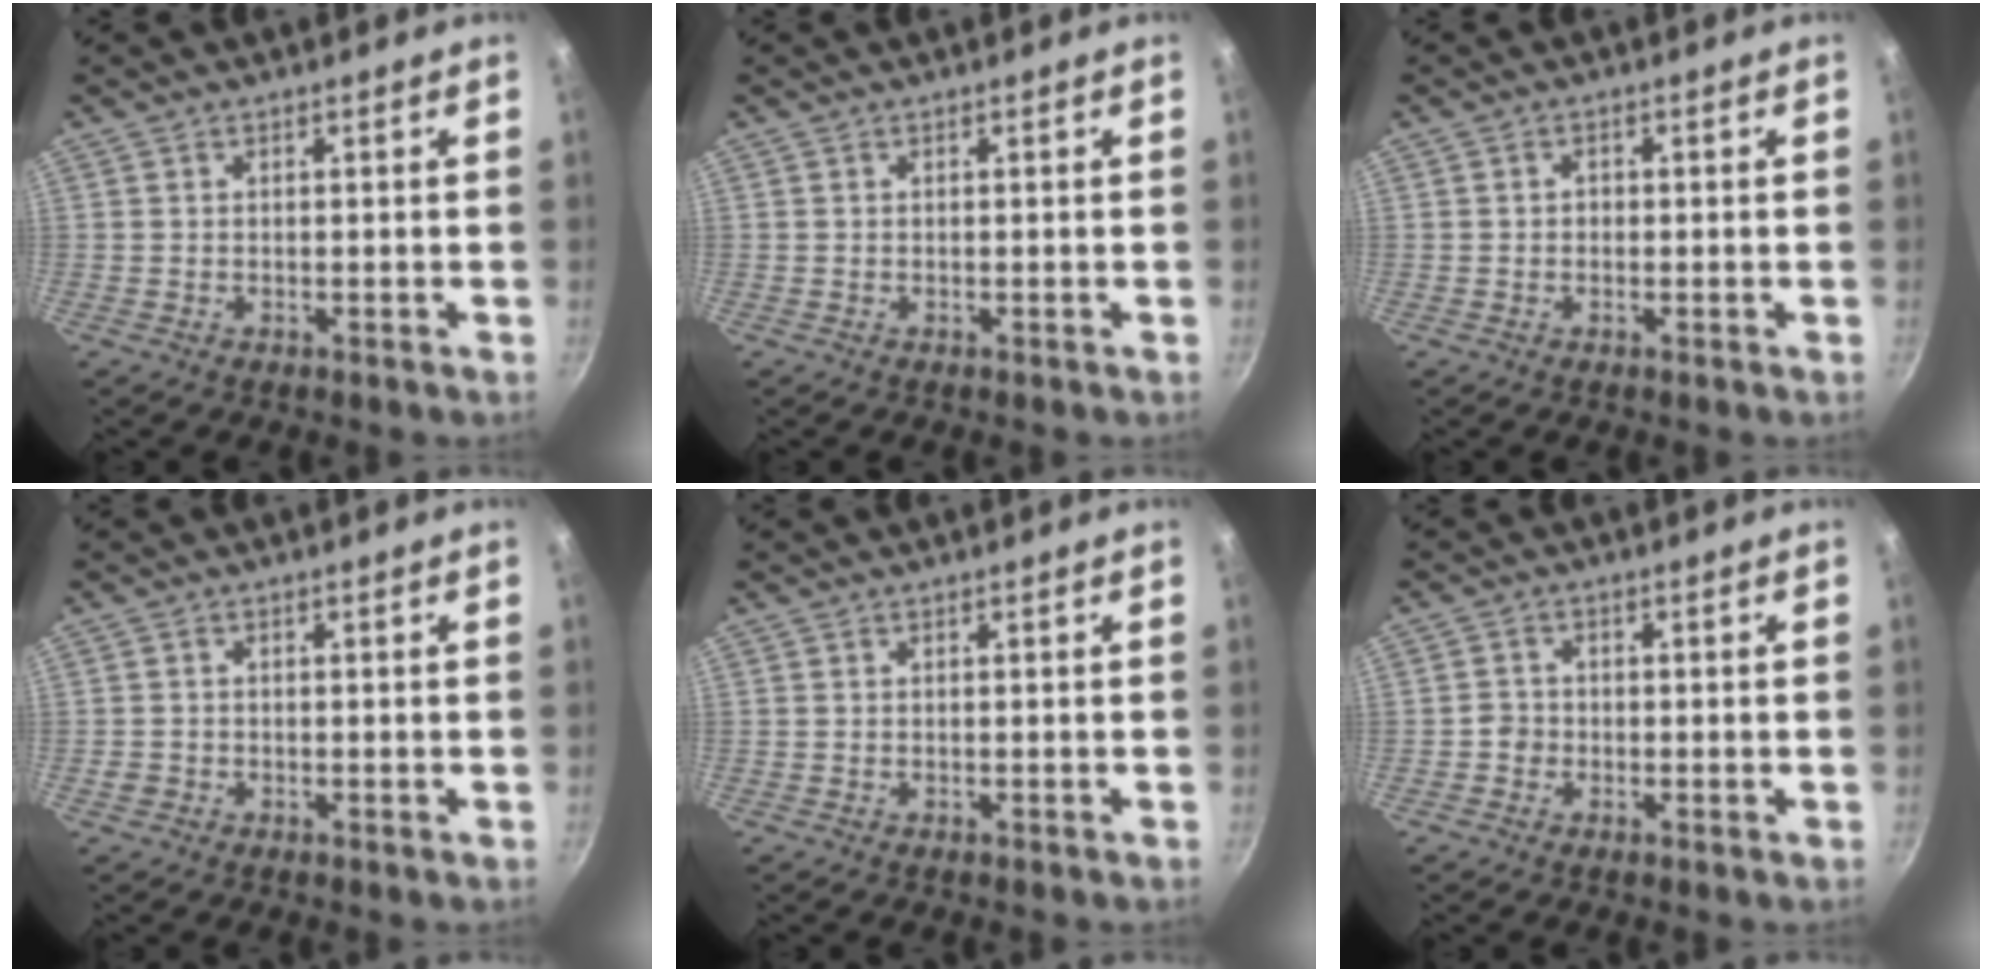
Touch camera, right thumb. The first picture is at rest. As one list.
[{"total": 0.0}, {"total": 1.2, "force": [0.0, 1.0, 0.6], "torque": [-0.009, 0.005, -0.002]}, {"total": 1.3, "force": [-0.4, 1.2, 0.5], "torque": [-0.008, 0.003, -0.008]}, {"total": 0.0}, {"total": 2.1, "force": [-0.7, 1.9, 0.5], "torque": [0.002, 0.007, -0.016]}]